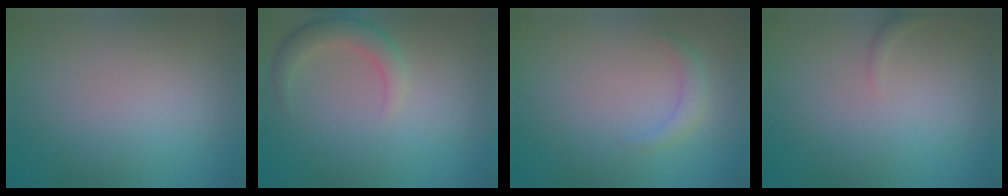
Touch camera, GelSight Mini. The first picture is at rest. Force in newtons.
{"total": 2.9, "press": 2.9, "slide": 0.4}
{"total": 1.5, "press": 1.5, "slide": 0.1}
{"total": 0.8, "press": 0.8, "slide": 0.1}